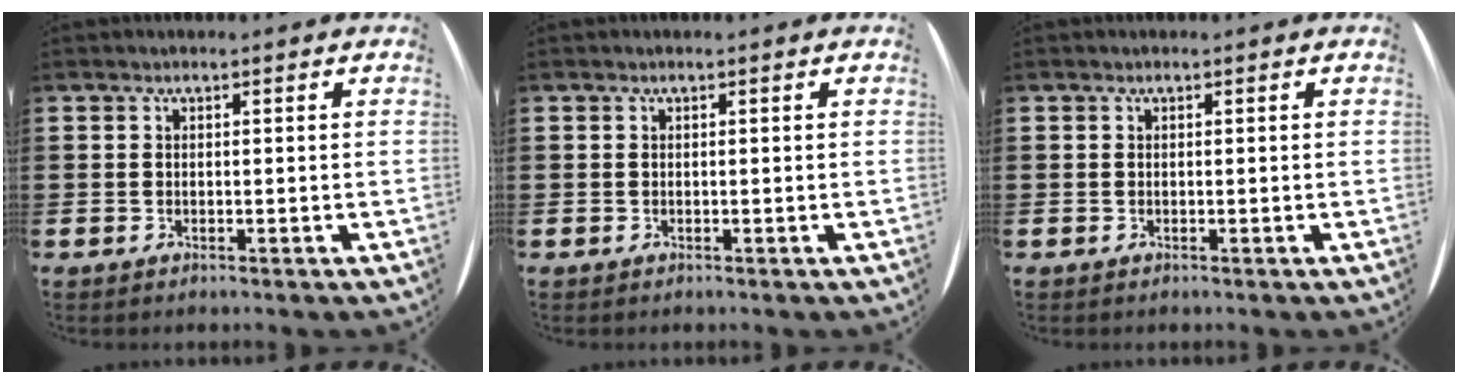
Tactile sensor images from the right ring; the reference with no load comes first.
{"total": 0.0}
{"total": 0.0}